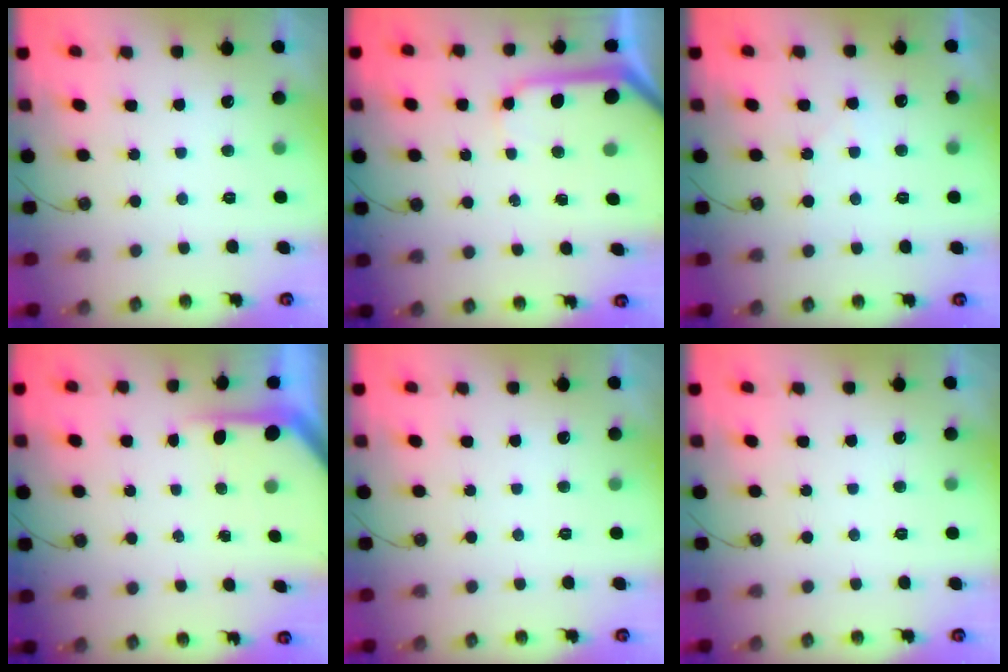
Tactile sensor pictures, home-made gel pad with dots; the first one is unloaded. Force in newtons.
{"total": 9.6, "press": 9.6, "slide": 1.2}
{"total": 4.0, "press": 4.0, "slide": 0.6}
{"total": 4.6, "press": 4.5, "slide": 0.4}
{"total": 0.0}
{"total": 0.0}